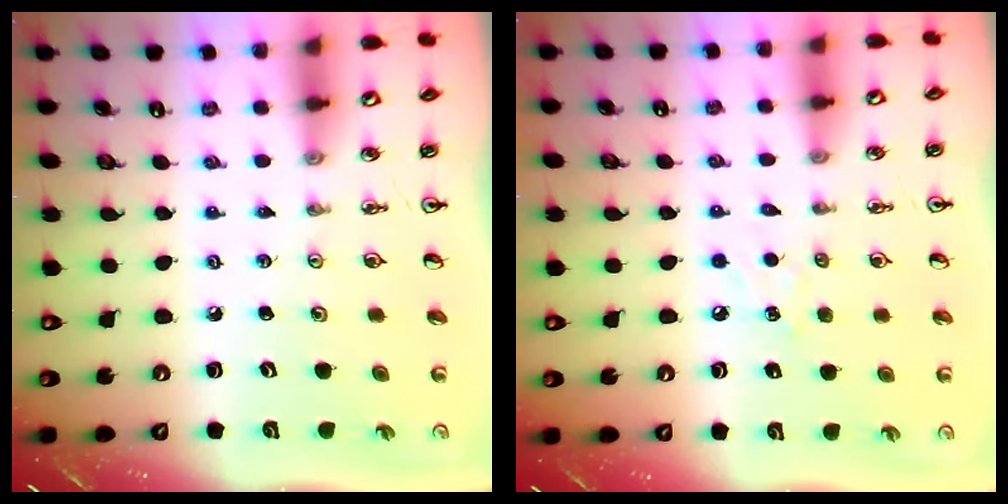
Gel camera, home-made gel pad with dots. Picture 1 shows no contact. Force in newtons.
{"total": 4.7, "press": 4.6, "slide": 0.7}